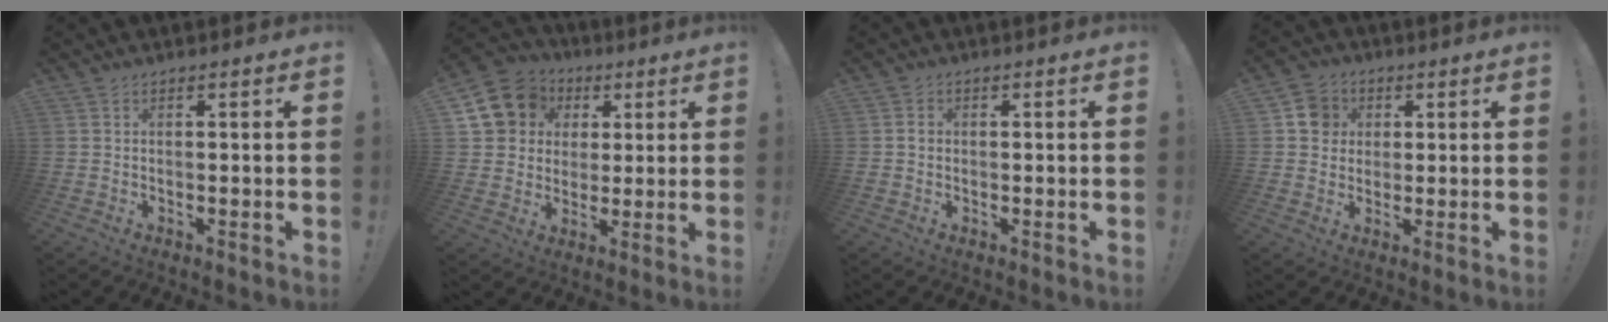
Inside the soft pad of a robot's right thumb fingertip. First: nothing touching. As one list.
[{"total": 13.6, "force": [4.4, 12.0, 4.8], "torque": [-0.068, -0.010, 0.098]}, {"total": 1.3, "force": [-0.2, 1.1, 0.6], "torque": [-0.011, 0.005, -0.004]}, {"total": 7.9, "force": [2.1, 7.4, 2.2], "torque": [-0.024, -0.003, 0.043]}]